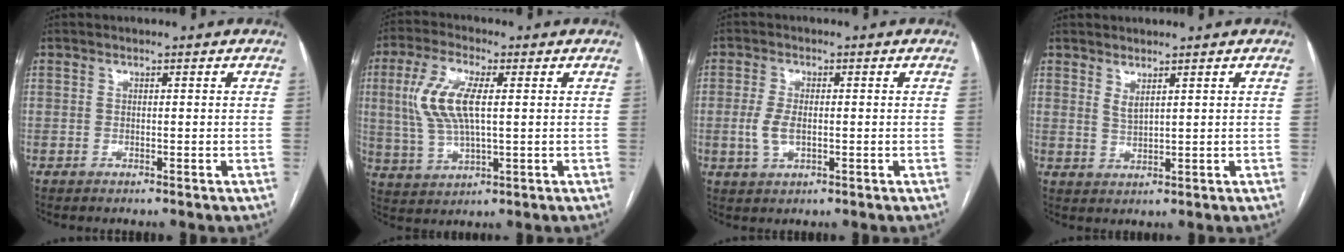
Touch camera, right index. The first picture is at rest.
{"total": 9.9, "force": [1.7, 3.2, 9.2], "torque": [-0.210, 0.009, 0.036]}
{"total": 4.1, "force": [-0.5, 1.9, 3.6], "torque": [-0.083, -0.002, -0.009]}
{"total": 1.8, "force": [1.3, 0.2, 1.2], "torque": [-0.027, -0.009, 0.032]}